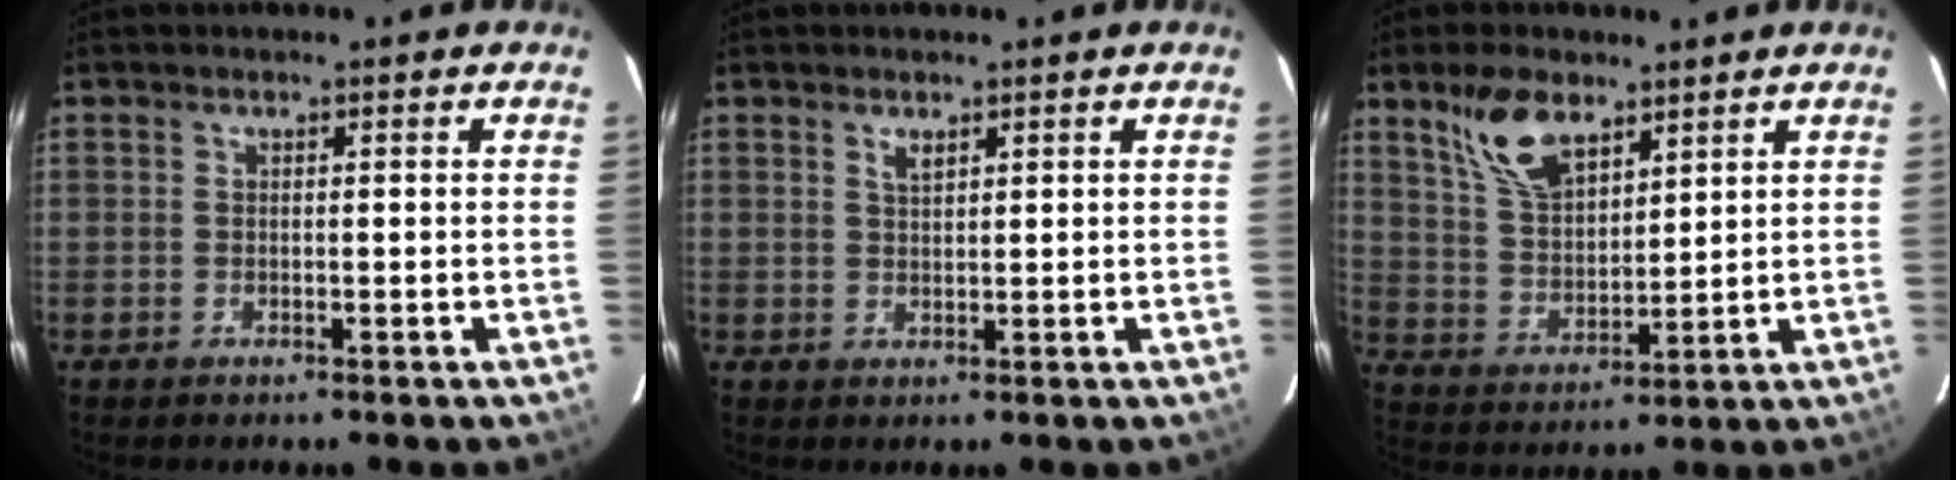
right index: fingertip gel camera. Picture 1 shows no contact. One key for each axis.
{"total": 1.7, "fx": 1.1, "fy": 0.7, "fz": 1.1, "tx": -0.019, "ty": 0.002, "tz": 0.020}
{"total": 10.4, "fx": 6.7, "fy": 4.9, "fz": 6.2, "tx": -0.118, "ty": 0.014, "tz": 0.139}